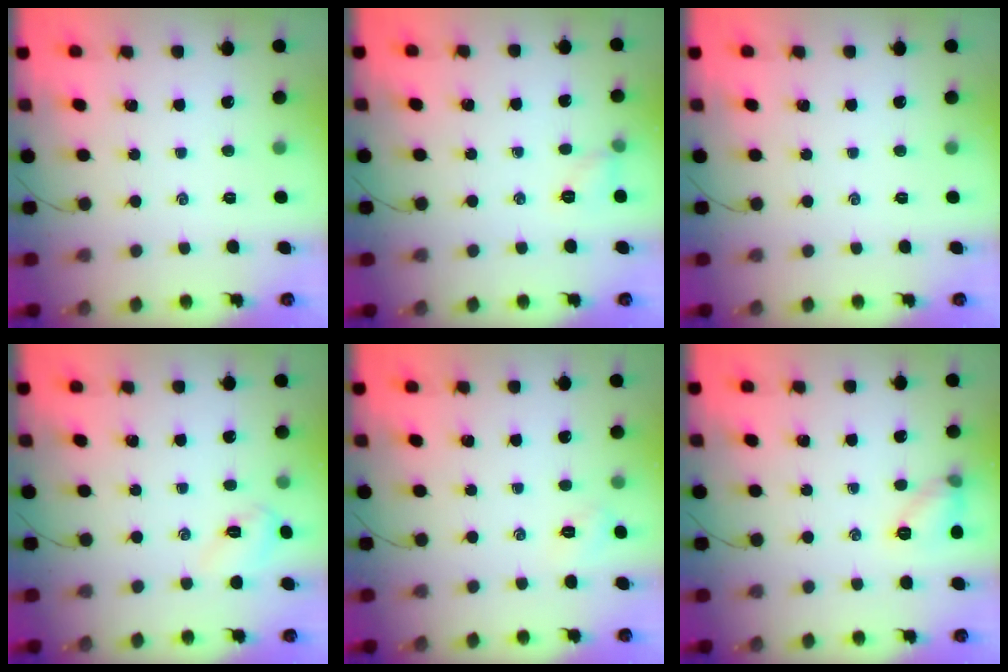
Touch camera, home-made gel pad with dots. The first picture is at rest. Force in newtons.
{"total": 5.4, "press": 5.3, "slide": 1.1}
{"total": 0.0}
{"total": 3.6, "press": 3.5, "slide": 0.9}
{"total": 3.0, "press": 2.9, "slide": 0.8}
{"total": 7.8, "press": 7.5, "slide": 1.8}